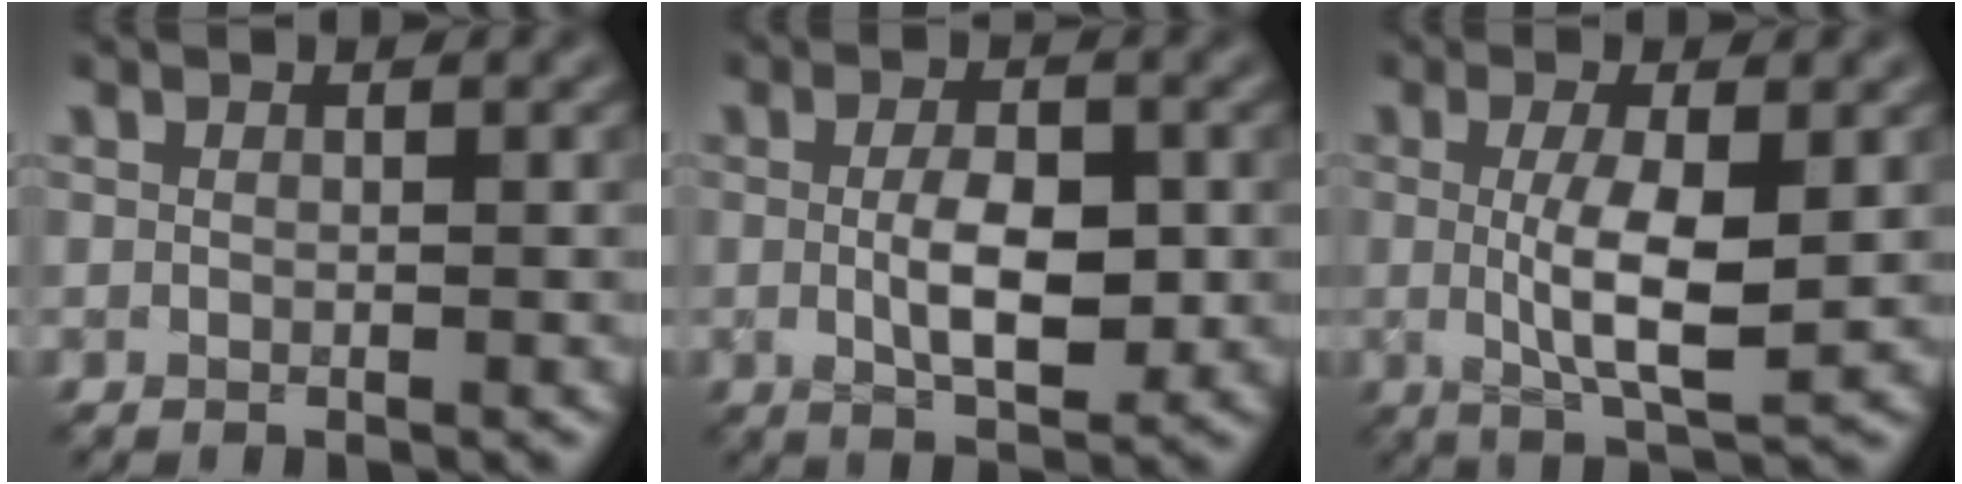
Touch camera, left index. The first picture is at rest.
{"total": 4.4, "force": [-0.2, 1.8, 4.0], "torque": [-0.075, -0.003, 0.001]}
{"total": 5.2, "force": [0.0, 1.2, 5.0], "torque": [-0.098, -0.006, 0.004]}